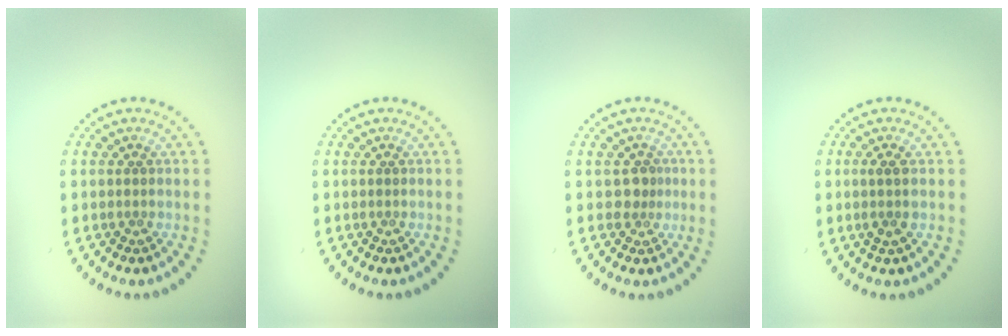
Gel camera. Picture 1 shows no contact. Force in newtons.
{"total": 0.0}
{"total": 1.4, "press": 1.1, "slide": 0.9}
{"total": 1.4, "press": 1.2, "slide": 0.7}